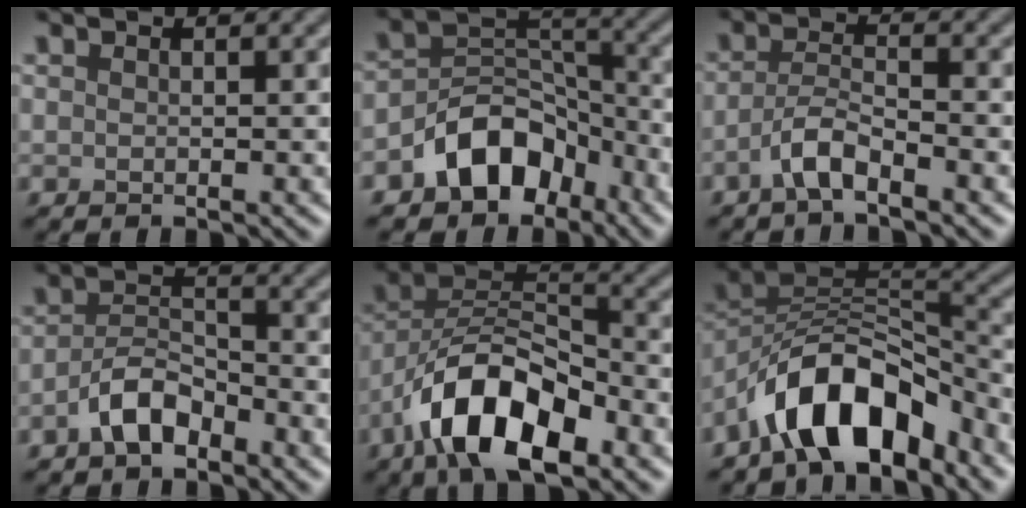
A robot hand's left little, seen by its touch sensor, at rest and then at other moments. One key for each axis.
{"total": 6.7, "fx": -3.8, "fy": 4.4, "fz": 3.3, "tx": -0.037, "ty": 0.007, "tz": -0.075}
{"total": 2.9, "fx": -1.9, "fy": 0.6, "fz": 2.1, "tx": -0.044, "ty": 0.008, "tz": -0.045}
{"total": 3.6, "fx": -2.4, "fy": 1.6, "fz": 2.2, "tx": -0.040, "ty": 0.011, "tz": -0.050}
{"total": 9.9, "fx": -5.6, "fy": 4.2, "fz": 6.9, "tx": -0.115, "ty": 0.016, "tz": -0.110}
{"total": 9.3, "fx": -6.2, "fy": 3.9, "fz": 5.7, "tx": -0.079, "ty": 0.013, "tz": -0.115}